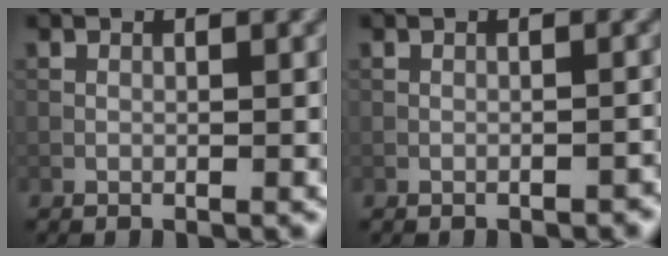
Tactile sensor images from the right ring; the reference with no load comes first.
{"total": 0.9, "force": [-0.8, 0.2, 0.3], "torque": [-0.006, 0.003, -0.009]}